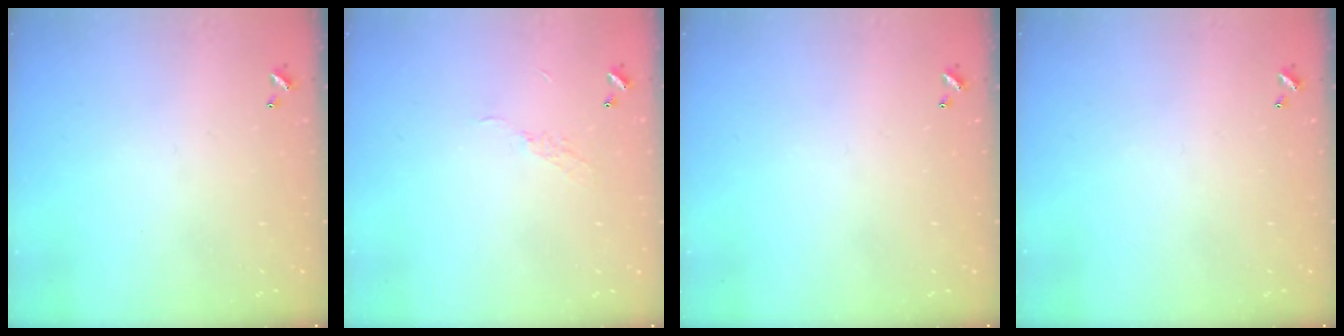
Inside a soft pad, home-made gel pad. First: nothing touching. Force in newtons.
{"total": 5.6, "press": 5.6, "slide": 0.7}
{"total": 0.0}
{"total": 0.0}